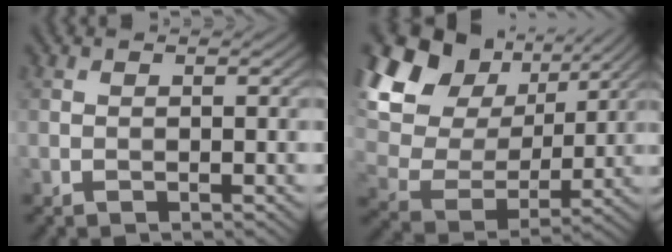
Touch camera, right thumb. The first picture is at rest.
{"total": 18.0, "force": [8.7, 12.4, 9.7], "torque": [-0.268, 0.049, 0.178]}